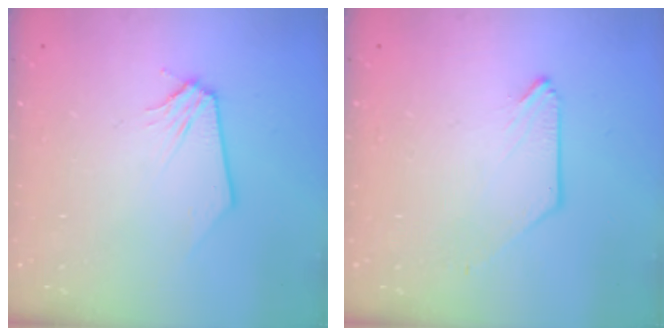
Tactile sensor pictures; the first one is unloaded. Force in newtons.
{"total": 0.0}